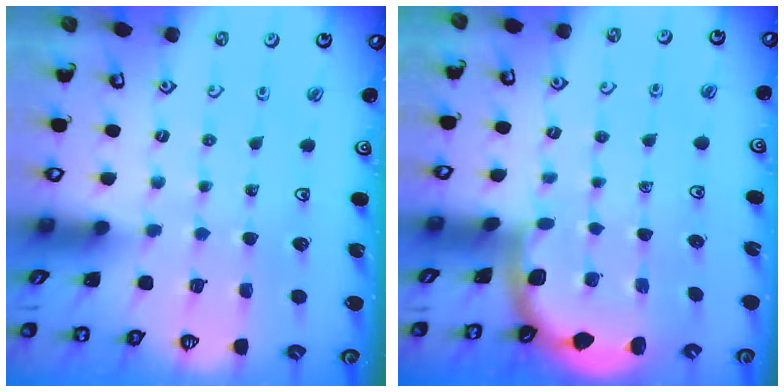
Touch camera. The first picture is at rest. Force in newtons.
{"total": 1.9, "press": 1.9, "slide": 0.0}